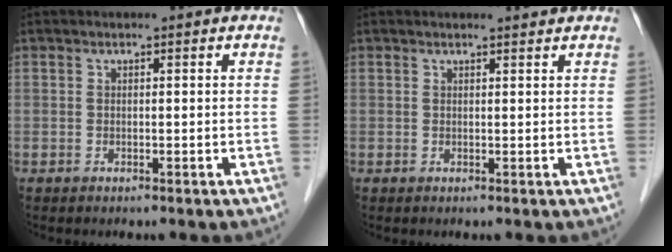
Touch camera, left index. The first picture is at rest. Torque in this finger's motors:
{"motor_torque": [0.26, -0.19, 0.02, 0.01]}